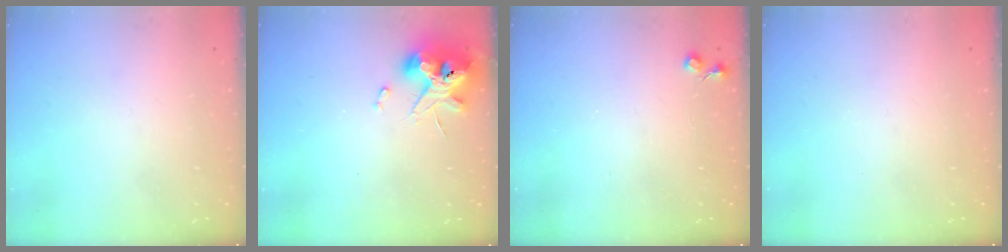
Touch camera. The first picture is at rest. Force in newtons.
{"total": 12.2, "press": 12.1, "slide": 1.8}
{"total": 4.6, "press": 4.5, "slide": 0.6}
{"total": 0.0}